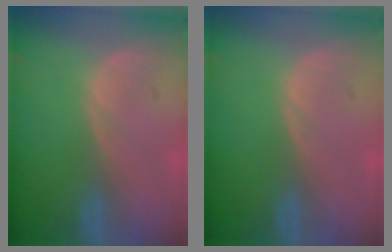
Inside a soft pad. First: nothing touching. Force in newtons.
{"total": 0.0}